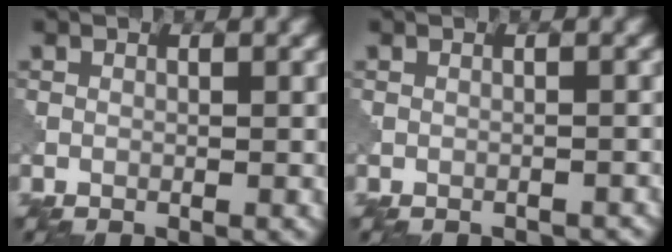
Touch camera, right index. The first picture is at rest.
{"total": 1.6, "force": [-1.6, 0.2, 0.1], "torque": [0.002, -0.001, -0.019]}